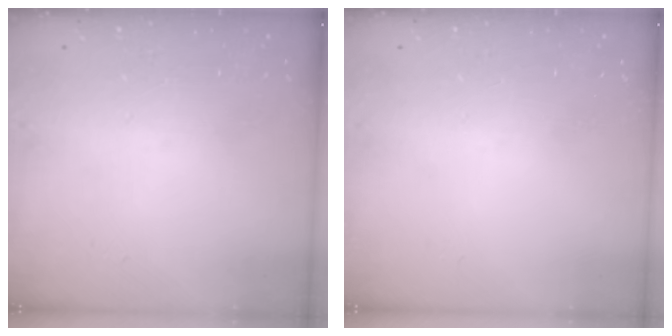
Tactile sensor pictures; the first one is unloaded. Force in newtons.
{"total": 0.0}